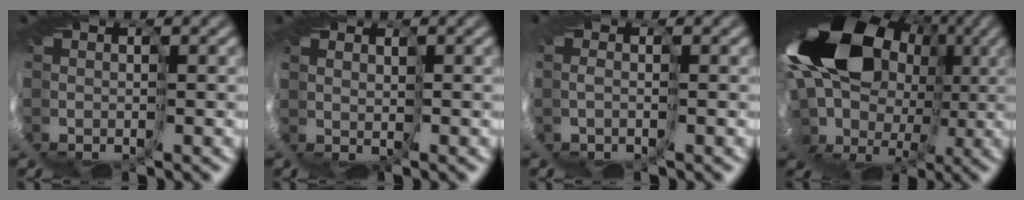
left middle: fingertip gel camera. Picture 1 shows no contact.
{"total": 1.4, "force": [1.2, 0.1, -0.6], "torque": [-0.004, 0.004, 0.013]}
{"total": 0.9, "force": [-0.2, -0.7, -0.4], "torque": [-0.011, -0.002, -0.008]}
{"total": 18.1, "force": [1.9, 13.5, 11.9], "torque": [-0.221, 0.005, -0.019]}